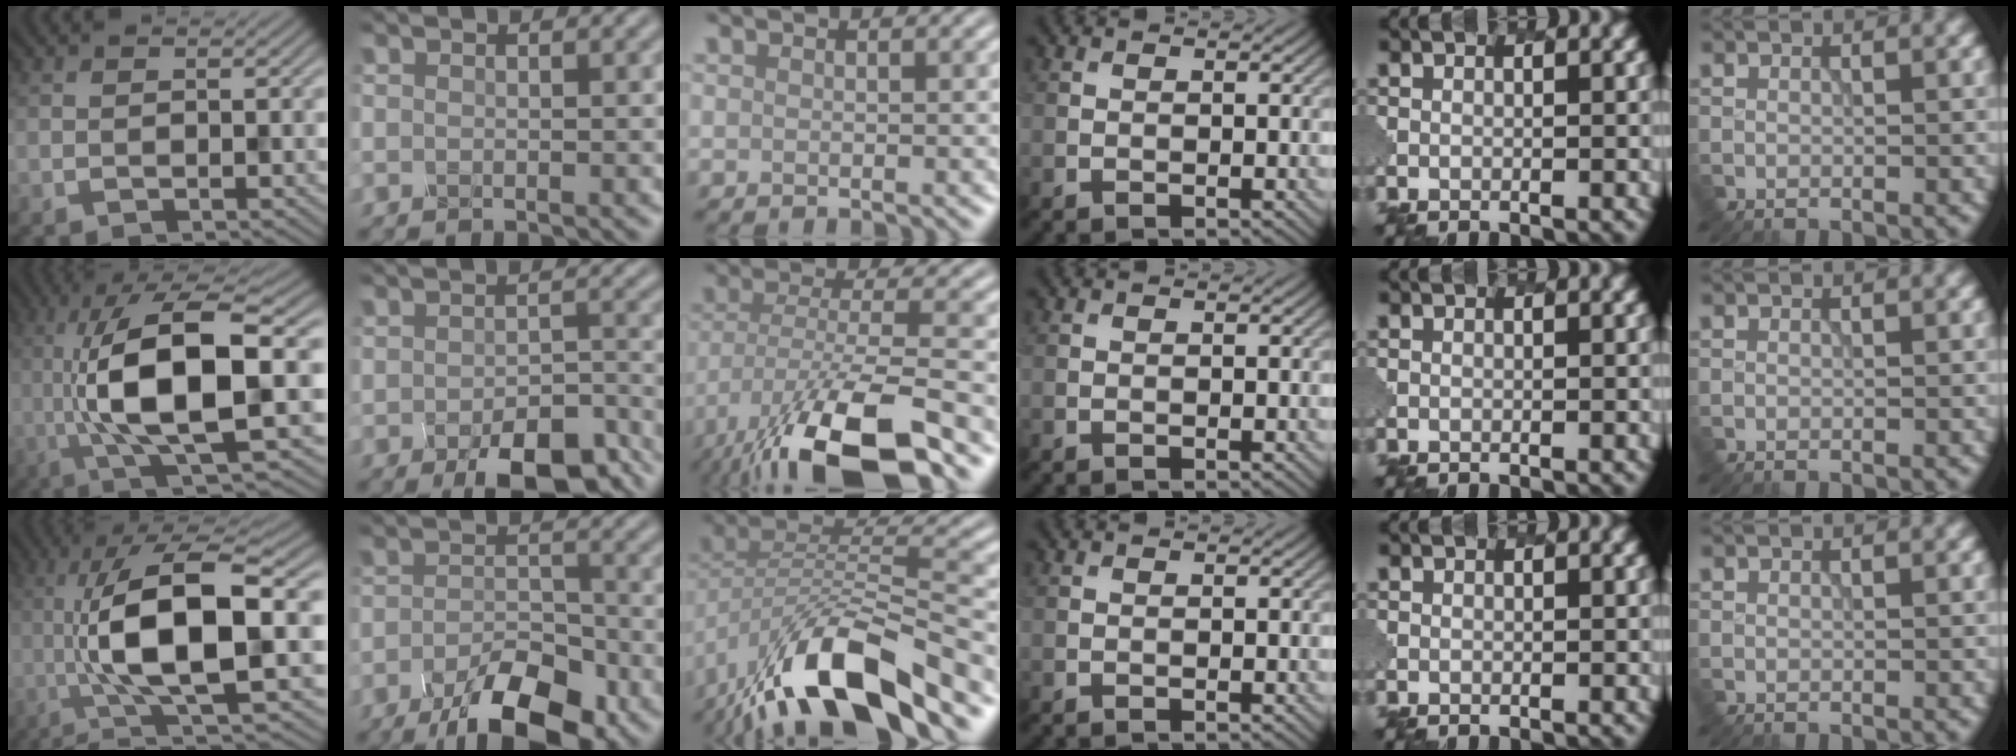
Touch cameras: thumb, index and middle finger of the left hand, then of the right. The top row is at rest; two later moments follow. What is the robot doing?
{"motion": "dispense", "object": "glue stick"}